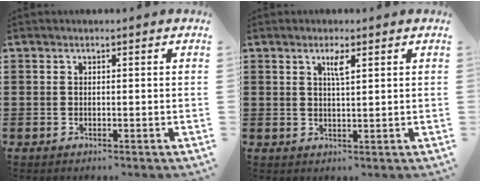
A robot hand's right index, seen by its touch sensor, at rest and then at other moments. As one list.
[{"total": 2.4, "force": [1.2, 0.3, 2.0], "torque": [-0.035, -0.002, 0.017]}]